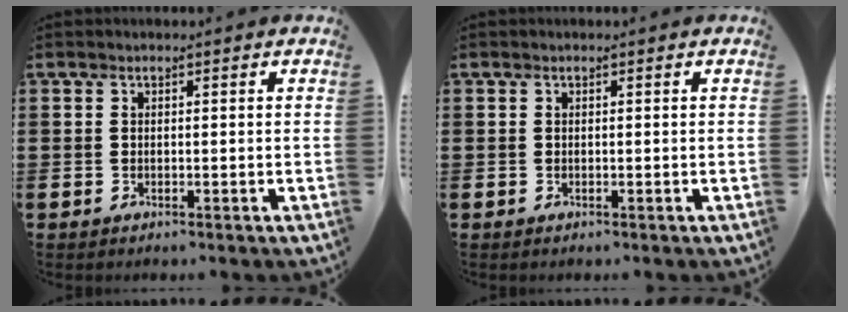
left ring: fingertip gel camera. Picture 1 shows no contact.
{"total": 0.0}